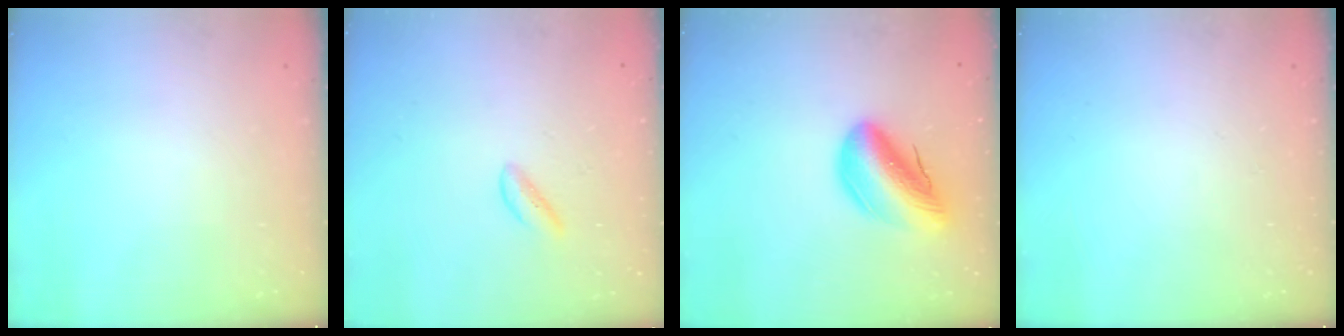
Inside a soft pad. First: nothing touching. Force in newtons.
{"total": 0.6, "press": 0.5, "slide": 0.3}
{"total": 14.7, "press": 14.2, "slide": 3.9}
{"total": 0.0}